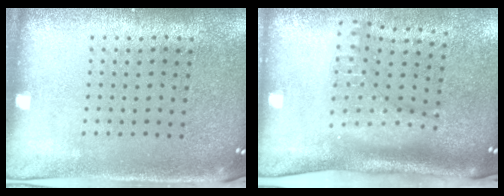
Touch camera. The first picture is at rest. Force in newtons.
{"total": 2.2, "press": 1.6, "slide": 1.5}